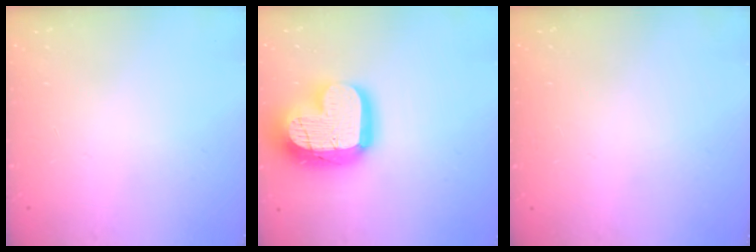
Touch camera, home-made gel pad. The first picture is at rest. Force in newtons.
{"total": 21.4, "press": 21.3, "slide": 1.7}
{"total": 0.0}